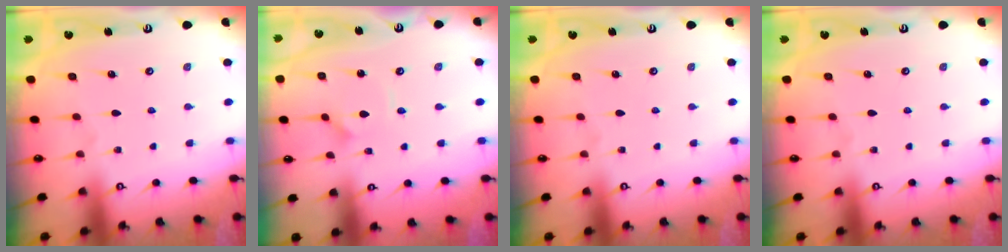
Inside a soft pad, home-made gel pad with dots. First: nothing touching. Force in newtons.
{"total": 2.9, "press": 2.9, "slide": 0.1}
{"total": 0.0}
{"total": 0.0}